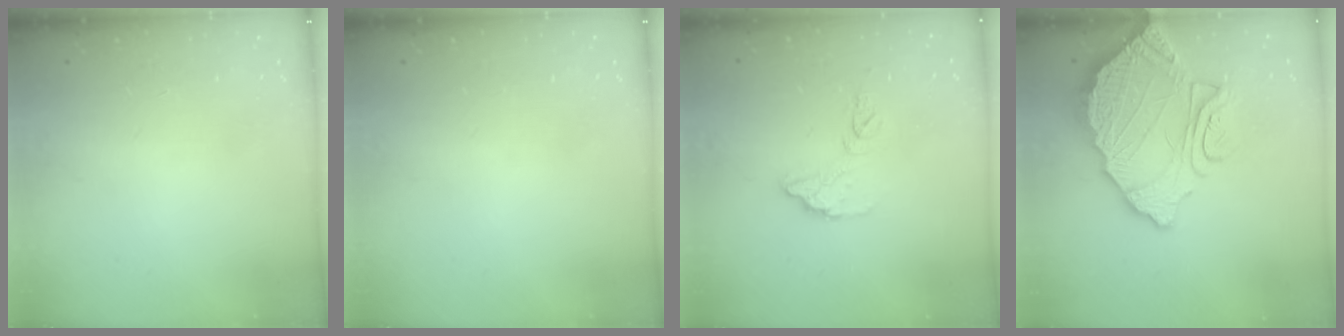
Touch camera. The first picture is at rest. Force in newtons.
{"total": 0.0}
{"total": 8.9, "press": 8.9, "slide": 0.6}
{"total": 15.6, "press": 15.6, "slide": 1.5}